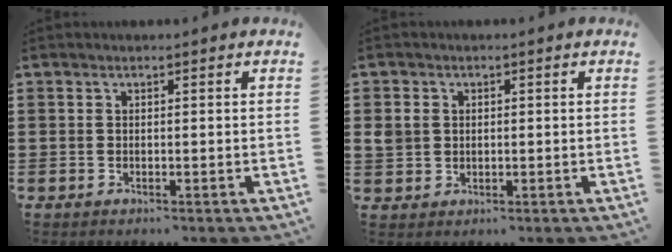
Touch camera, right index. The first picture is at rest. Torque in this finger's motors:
{"motor_torque": [0.64, 0.41, 0.07, 0.03]}